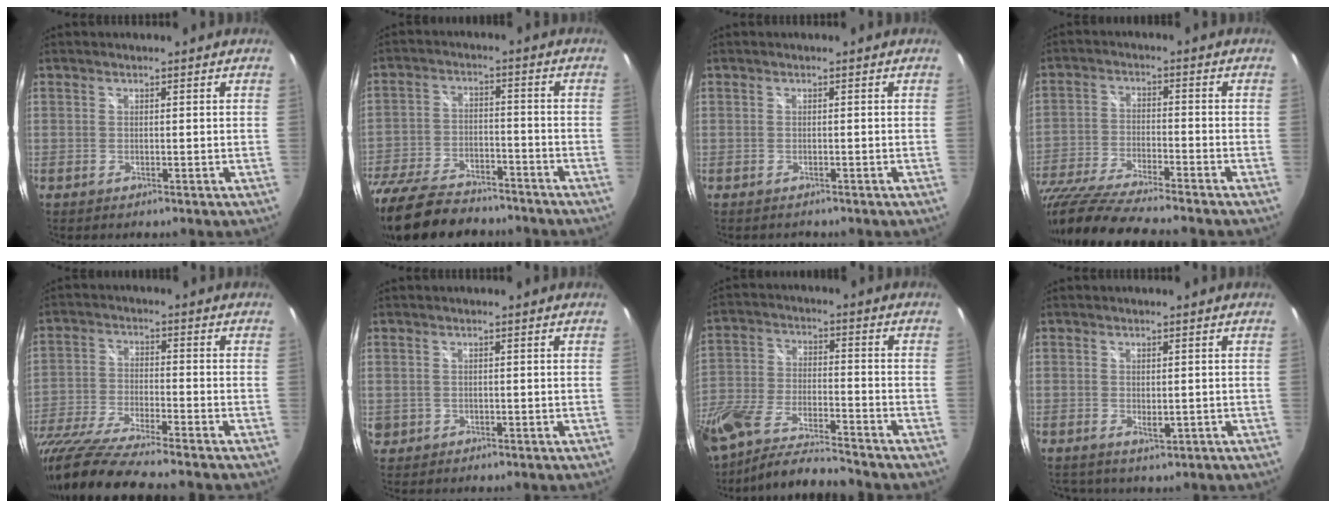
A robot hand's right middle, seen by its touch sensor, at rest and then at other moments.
{"total": 22.1, "force": [-17.4, 8.8, 10.5], "torque": [-0.245, -0.028, -0.279]}
{"total": 0.5, "force": [-0.5, 0.1, -0.1], "torque": [-0.001, 0.001, -0.011]}
{"total": 18.3, "force": [-15.5, 1.8, 9.5], "torque": [-0.203, -0.044, -0.280]}
{"total": 16.5, "force": [-13.8, 0.5, 9.1], "torque": [-0.195, -0.049, -0.259]}
{"total": 2.5, "force": [-0.2, 2.3, 0.8], "torque": [-0.017, -0.002, 0.000]}
{"total": 14.8, "force": [-12.2, 3.4, 7.6], "torque": [-0.173, -0.025, -0.225]}
{"total": 1.3, "force": [-0.2, 1.0, 0.9], "torque": [-0.009, -0.002, -0.002]}